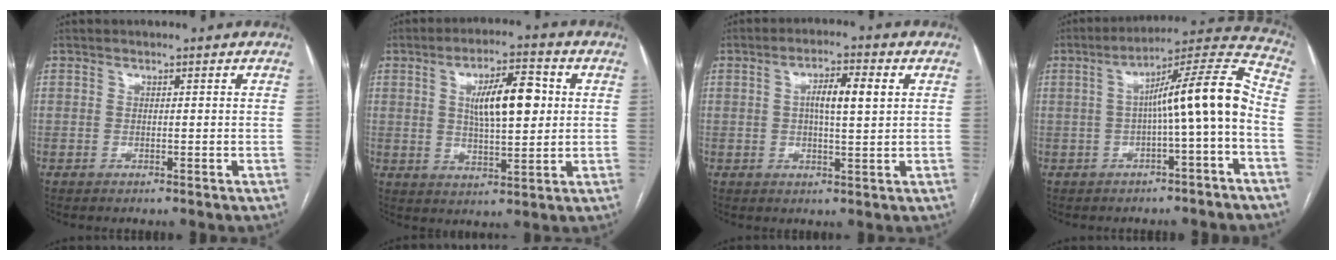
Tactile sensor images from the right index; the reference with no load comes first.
{"total": 10.0, "force": [2.1, 2.9, 9.4], "torque": [-0.160, 0.012, 0.036]}
{"total": 6.1, "force": [1.3, 1.0, 5.8], "torque": [-0.103, 0.011, 0.022]}
{"total": 12.0, "force": [-1.6, 0.1, 11.9], "torque": [-0.179, 0.035, -0.025]}